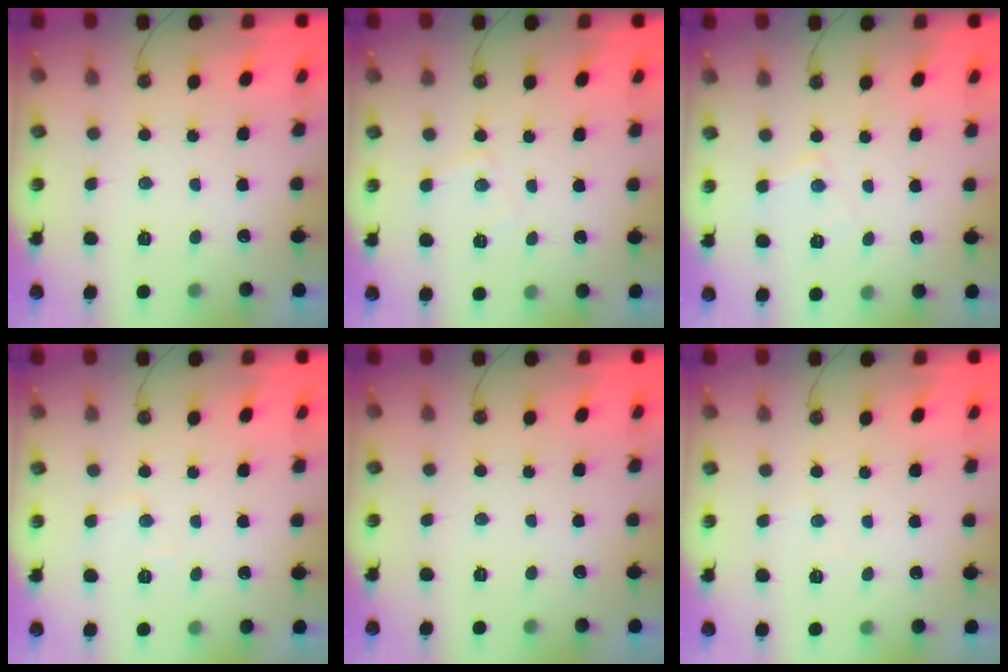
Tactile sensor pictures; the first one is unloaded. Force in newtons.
{"total": 5.7, "press": 5.6, "slide": 0.7}
{"total": 5.4, "press": 5.4, "slide": 0.3}
{"total": 5.4, "press": 5.3, "slide": 0.9}
{"total": 0.0}
{"total": 2.2, "press": 2.2, "slide": 0.4}